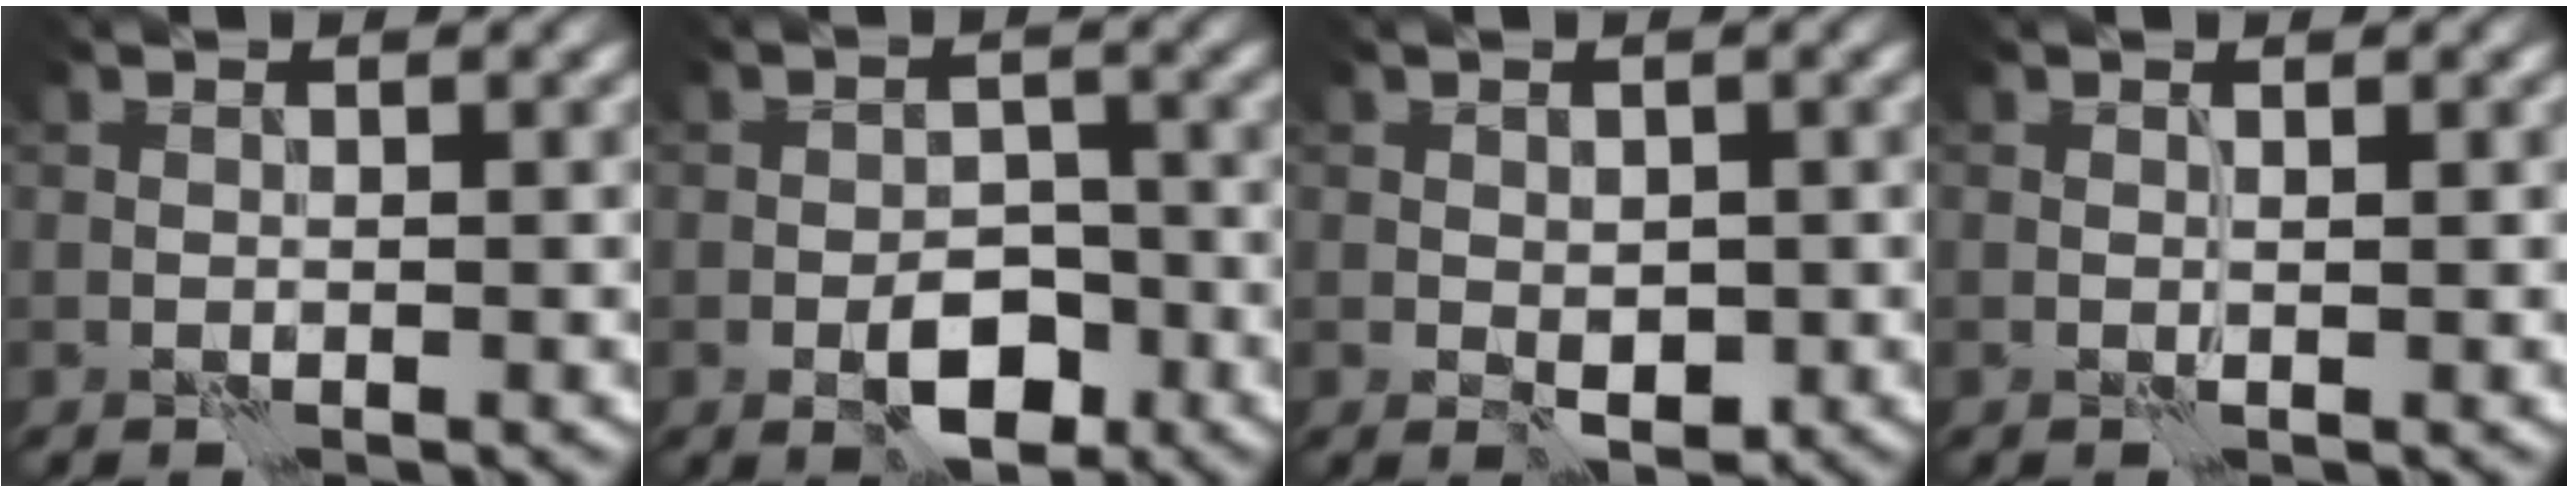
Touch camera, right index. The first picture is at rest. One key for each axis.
{"total": 4.6, "fx": -2.3, "fy": 2.4, "fz": 3.2, "tx": -0.041, "ty": 0.003, "tz": -0.038}
{"total": 2.5, "fx": -0.5, "fy": 1.6, "fz": 1.8, "tx": -0.025, "ty": -0.007, "tz": -0.007}
{"total": 0.0}